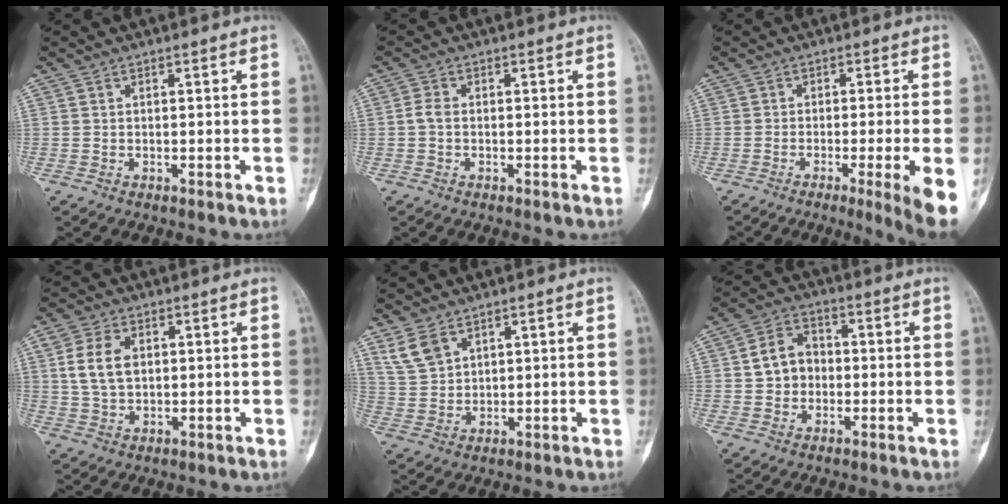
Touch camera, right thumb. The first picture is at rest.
{"total": 1.8, "force": [-0.3, 1.1, 1.4], "torque": [-0.029, 0.002, -0.011]}
{"total": 9.0, "force": [-3.6, -0.2, 8.2], "torque": [-0.124, -0.015, -0.054]}
{"total": 7.2, "force": [1.4, 4.7, 5.2], "torque": [-0.101, 0.004, 0.030]}
{"total": 5.7, "force": [3.7, 3.5, 2.7], "torque": [-0.047, -0.012, 0.085]}
{"total": 7.3, "force": [-0.1, 6.1, 3.9], "torque": [-0.045, 0.020, -0.011]}